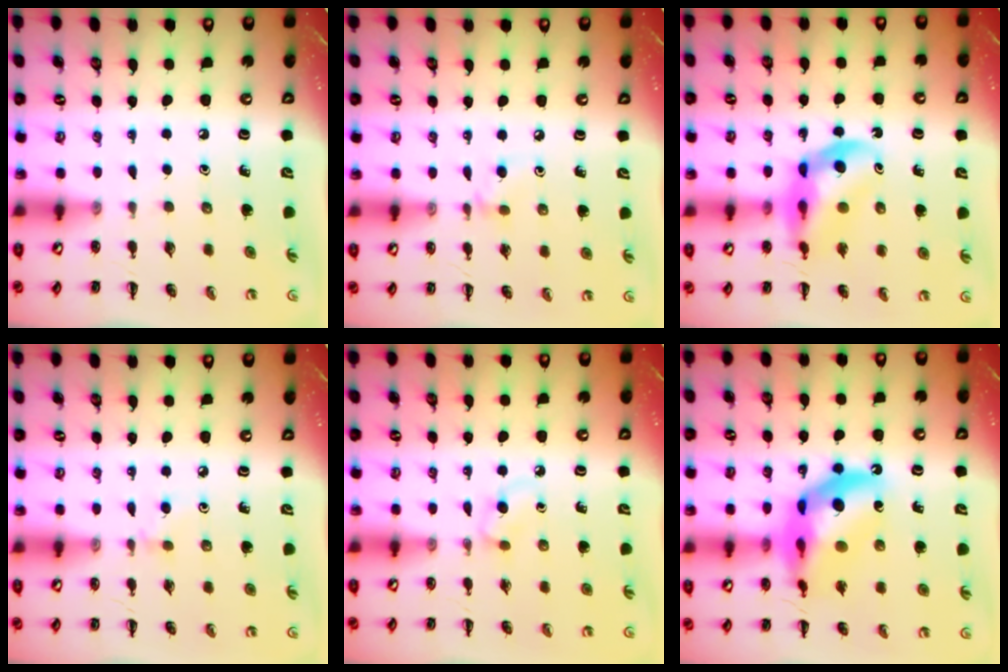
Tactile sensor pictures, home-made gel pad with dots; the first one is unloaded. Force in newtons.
{"total": 5.5, "press": 5.2, "slide": 1.8}
{"total": 11.8, "press": 11.3, "slide": 3.2}
{"total": 2.8, "press": 2.6, "slide": 1.1}
{"total": 2.9, "press": 2.7, "slide": 1.2}
{"total": 17.4, "press": 16.8, "slide": 4.3}